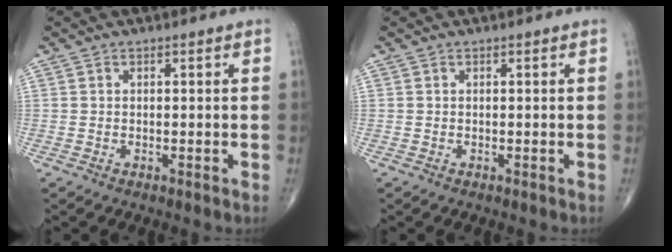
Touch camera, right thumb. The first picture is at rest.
{"total": 0.0}